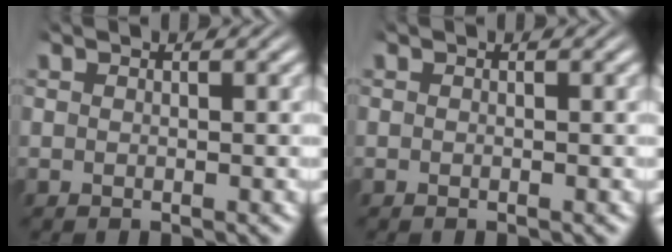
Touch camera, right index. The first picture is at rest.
{"total": 0.0}